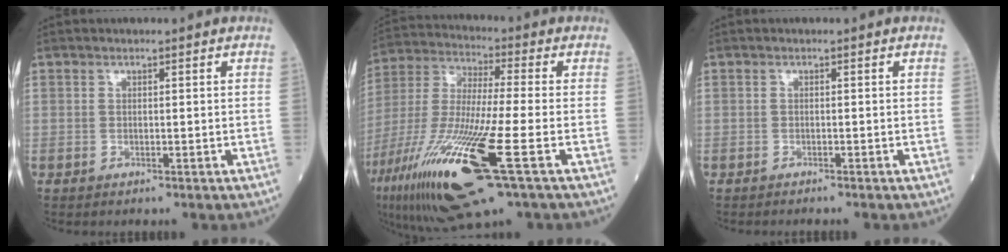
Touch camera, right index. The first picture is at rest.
{"total": 21.8, "force": [-9.1, 2.2, 19.6], "torque": [-0.431, -0.051, -0.167]}
{"total": 1.8, "force": [-1.6, 0.1, 0.7], "torque": [-0.011, -0.001, -0.019]}